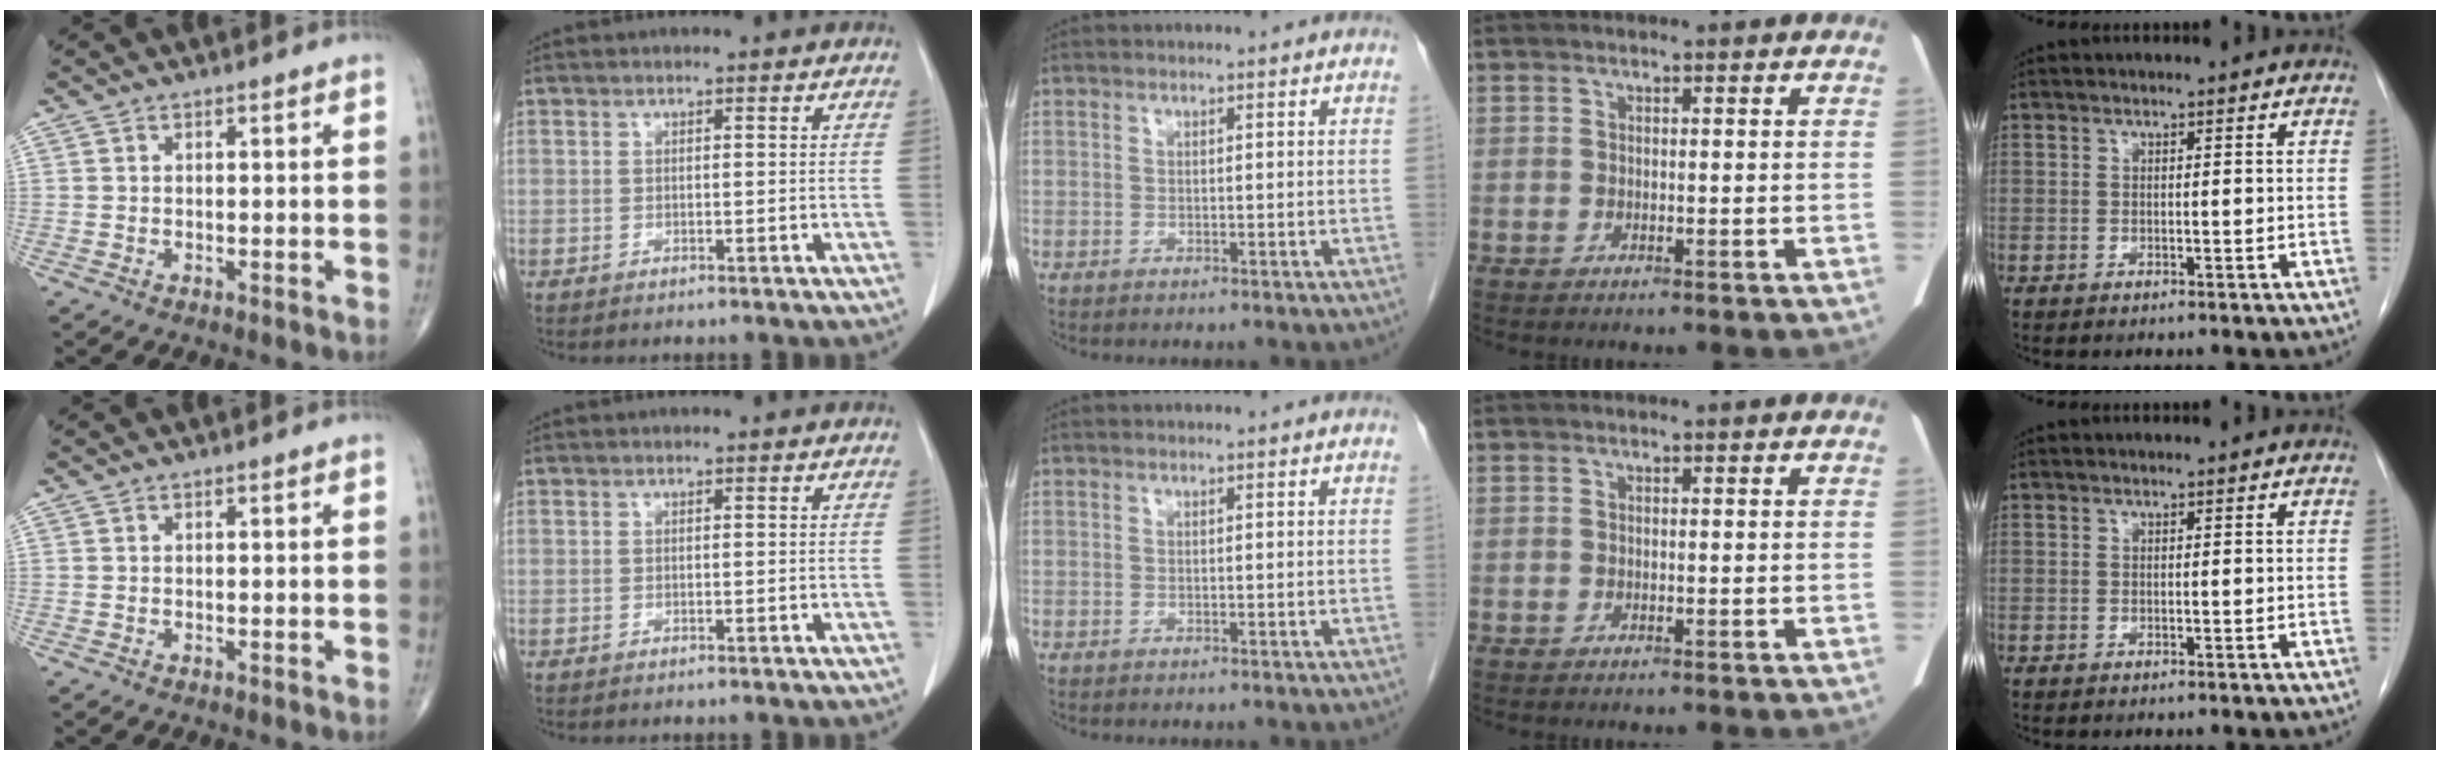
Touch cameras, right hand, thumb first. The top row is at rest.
{}